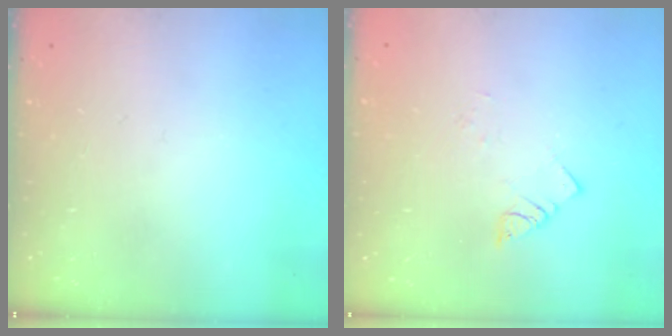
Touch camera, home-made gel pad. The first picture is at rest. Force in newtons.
{"total": 2.8, "press": 2.8, "slide": 0.3}